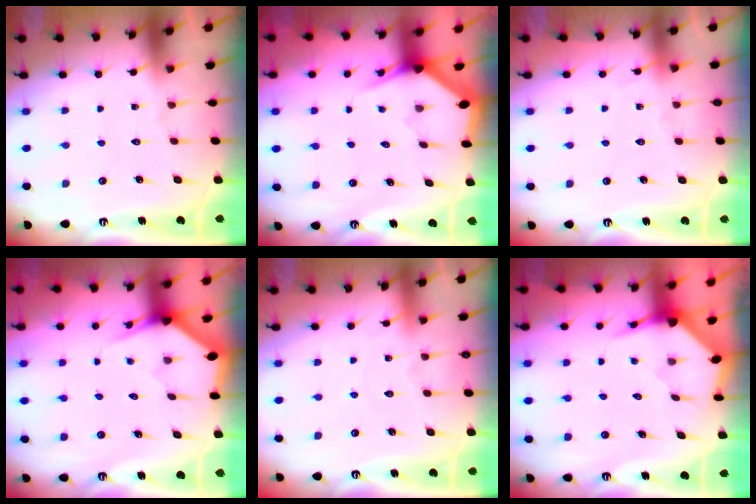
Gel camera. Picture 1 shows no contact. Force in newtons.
{"total": 3.1, "press": 3.1, "slide": 0.1}
{"total": 5.2, "press": 5.1, "slide": 0.6}
{"total": 2.9, "press": 2.9, "slide": 0.1}
{"total": 3.4, "press": 3.3, "slide": 0.4}
{"total": 3.7, "press": 3.6, "slide": 0.4}